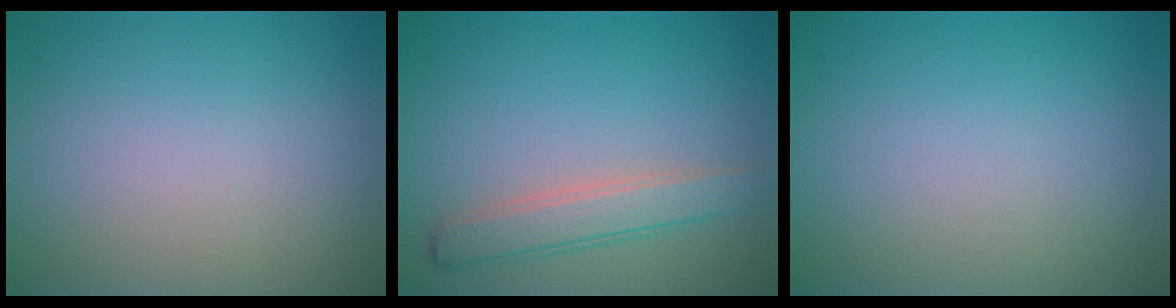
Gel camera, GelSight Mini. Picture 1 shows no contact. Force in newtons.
{"total": 2.9, "press": 2.9, "slide": 0.2}
{"total": 0.0}